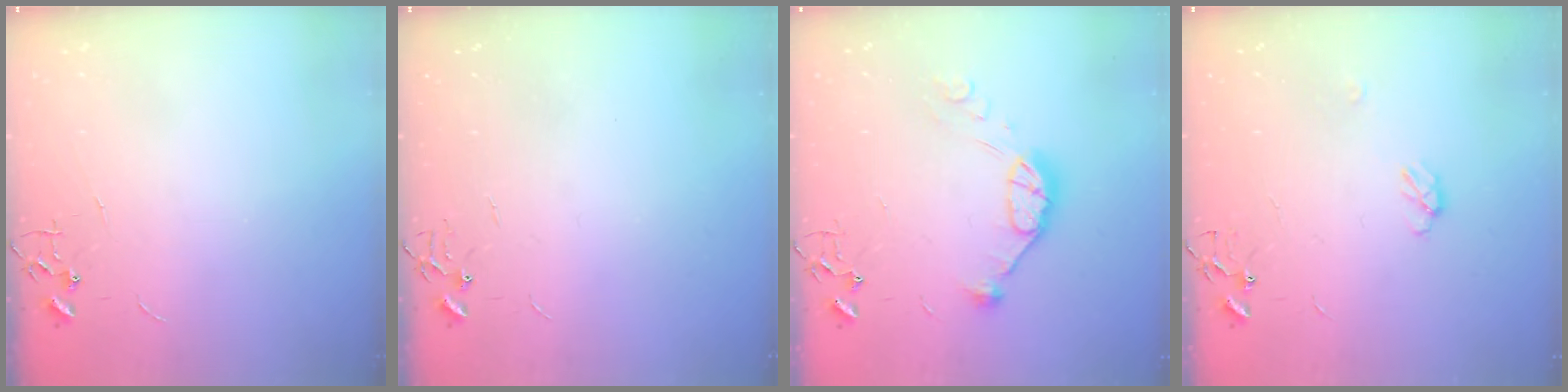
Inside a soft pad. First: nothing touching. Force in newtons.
{"total": 0.0}
{"total": 11.1, "press": 11.0, "slide": 0.6}
{"total": 3.8, "press": 3.7, "slide": 0.4}